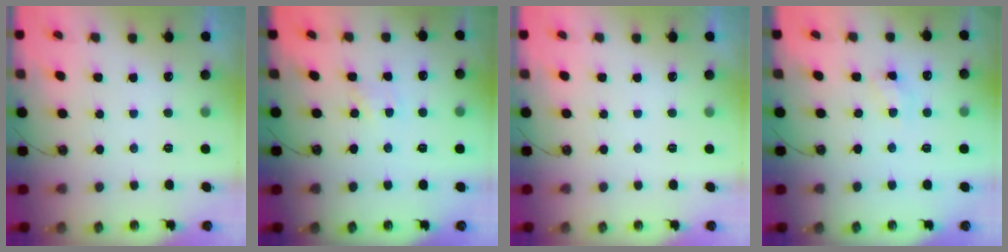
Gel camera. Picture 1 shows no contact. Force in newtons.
{"total": 1.8, "press": 1.7, "slide": 0.3}
{"total": 0.0}
{"total": 4.4, "press": 4.3, "slide": 0.5}